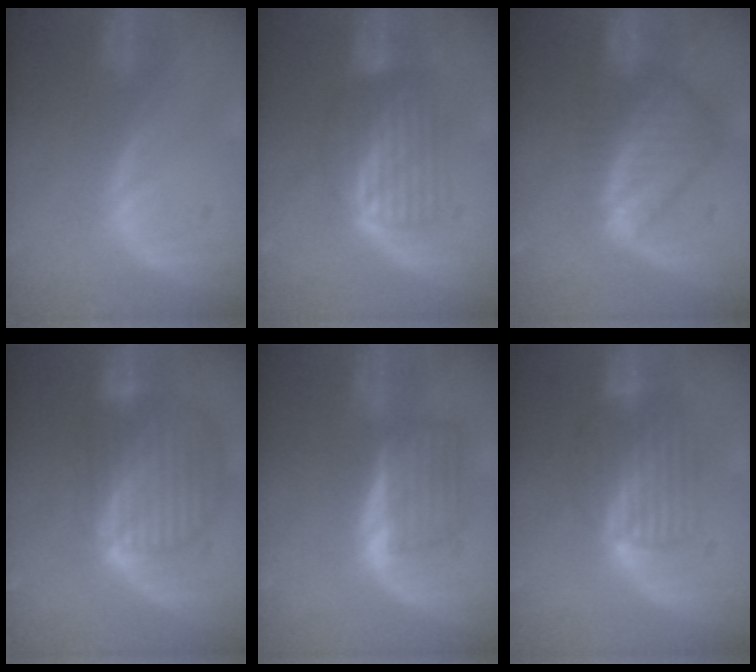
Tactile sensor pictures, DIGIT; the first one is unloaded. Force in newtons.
{"total": 6.5, "press": 6.3, "slide": 1.6}
{"total": 8.5, "press": 7.4, "slide": 4.2}
{"total": 10.4, "press": 8.8, "slide": 5.5}
{"total": 5.7, "press": 5.6, "slide": 1.1}
{"total": 6.5, "press": 6.4, "slide": 1.0}